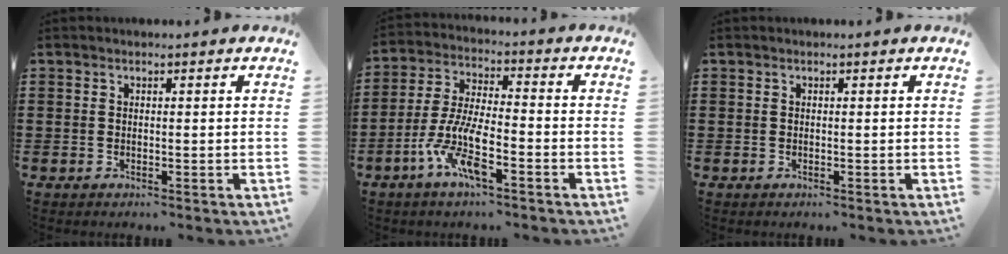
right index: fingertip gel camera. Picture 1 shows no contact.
{"total": 9.3, "force": [-4.8, 2.4, 7.5], "torque": [-0.174, -0.007, -0.095]}
{"total": 0.0}